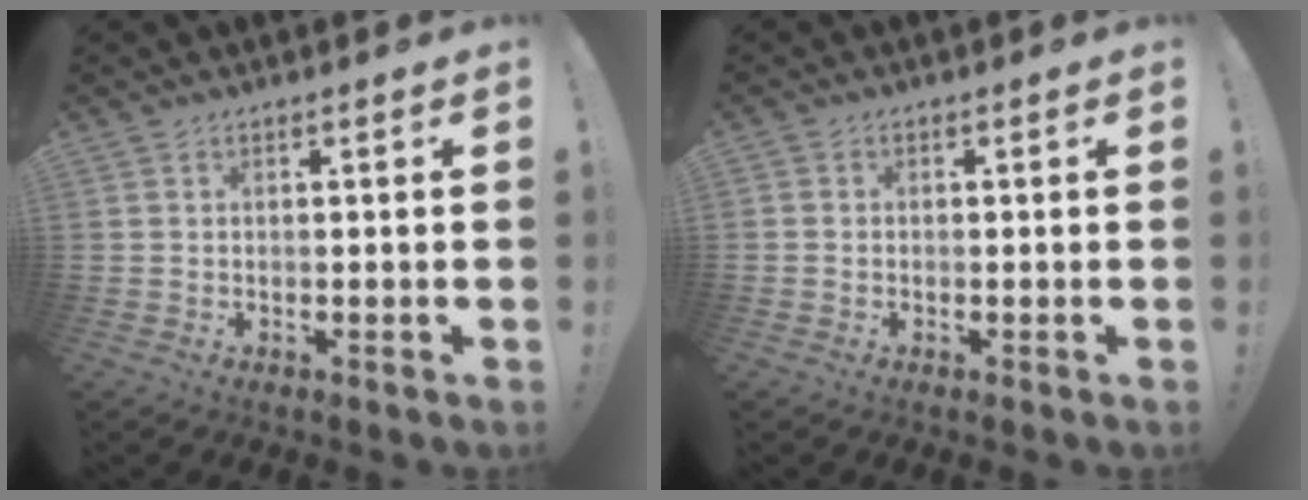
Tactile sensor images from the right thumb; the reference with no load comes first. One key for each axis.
{"total": 0.8, "fx": -0.5, "fy": 0.6, "fz": 0.2, "tx": -0.005, "ty": 0.004, "tz": -0.008}